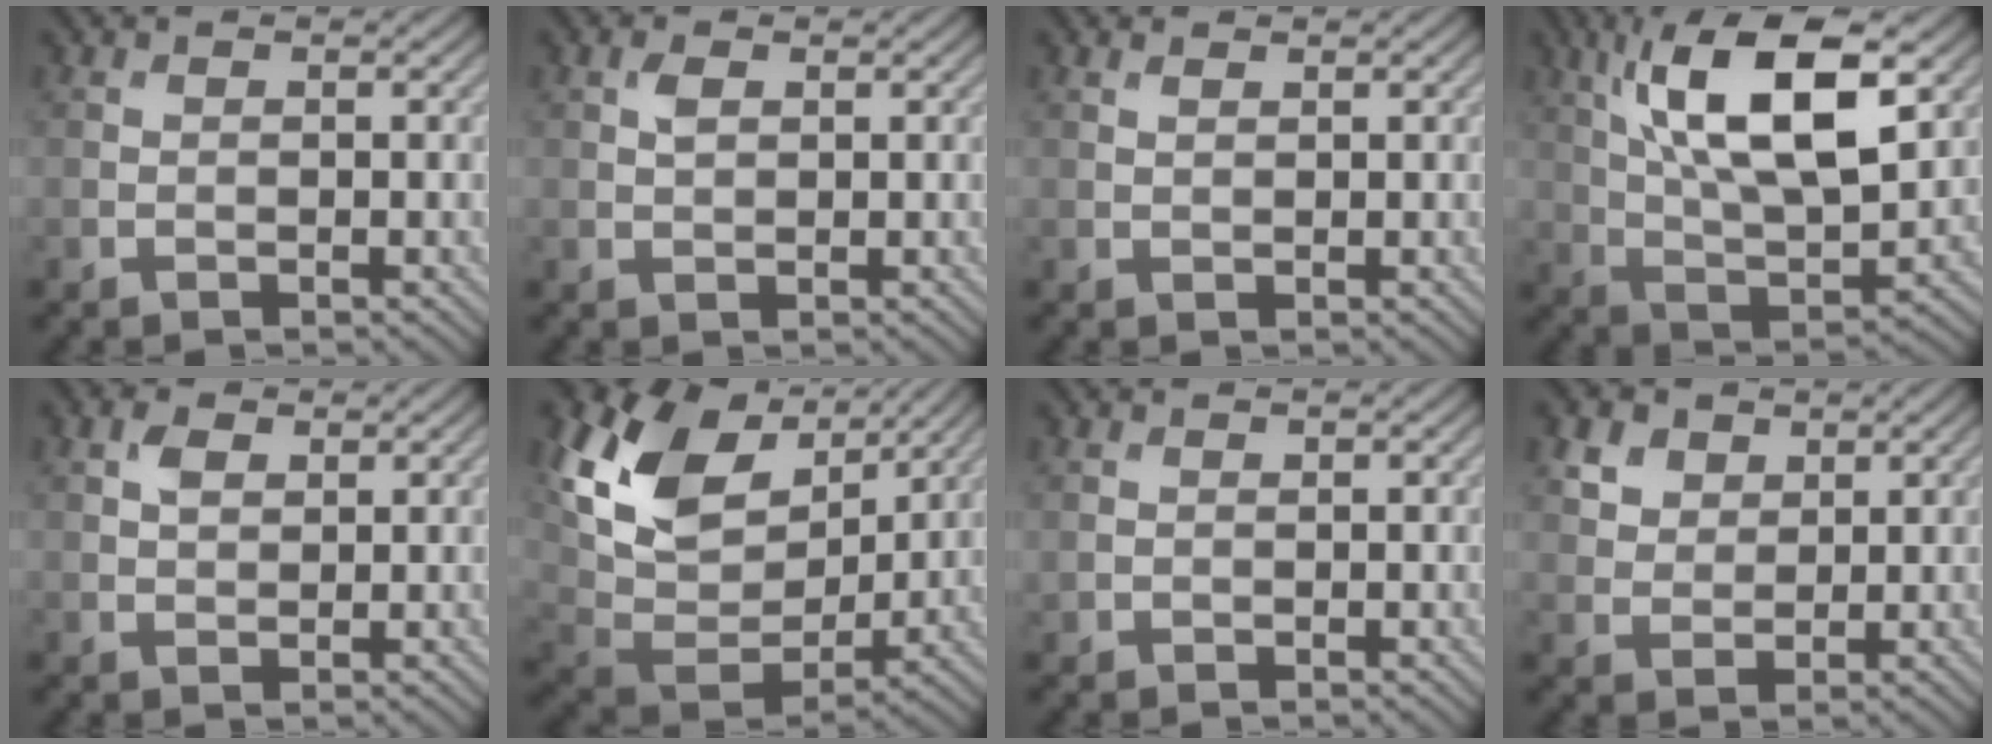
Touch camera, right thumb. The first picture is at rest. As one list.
[{"total": 1.5, "force": [0.5, 0.9, 1.1], "torque": [-0.025, 0.001, 0.011]}, {"total": 0.7, "force": [0.6, 0.3, 0.4], "torque": [-0.012, 0.001, 0.013]}, {"total": 14.6, "force": [5.7, 5.9, 12.1], "torque": [-0.234, 0.006, 0.103]}, {"total": 2.3, "force": [1.0, 1.5, 1.5], "torque": [-0.034, 0.003, 0.020]}, {"total": 15.0, "force": [6.5, 9.8, 9.2], "torque": [-0.222, 0.013, 0.131]}, {"total": 0.7, "force": [0.5, 0.5, 0.2], "torque": [-0.006, -0.003, 0.014]}, {"total": 4.0, "force": [2.5, 2.8, 1.5], "torque": [-0.048, -0.007, 0.056]}]